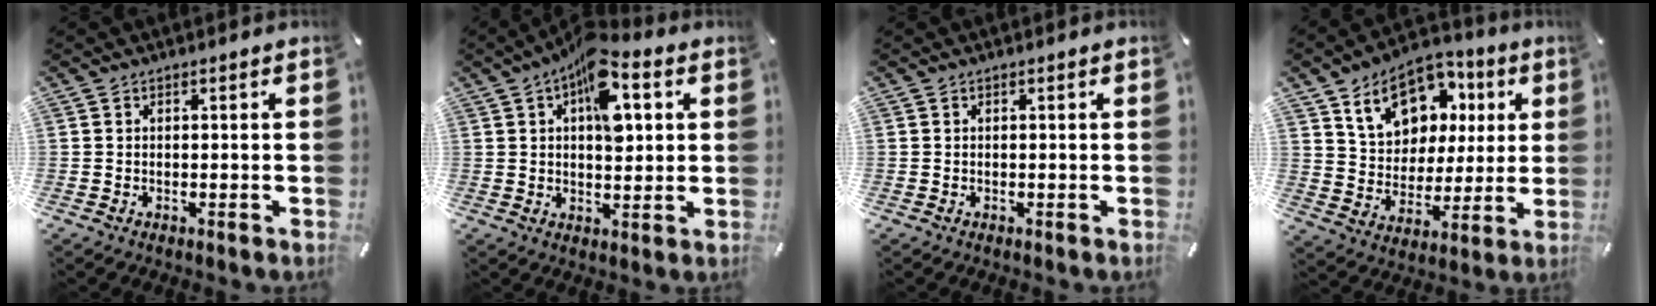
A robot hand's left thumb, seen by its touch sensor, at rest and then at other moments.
{"total": 12.2, "force": [4.7, 6.6, 9.2], "torque": [-0.118, -0.018, 0.076]}
{"total": 0.0}
{"total": 13.9, "force": [7.1, 10.7, 5.4], "torque": [-0.097, -0.032, 0.136]}